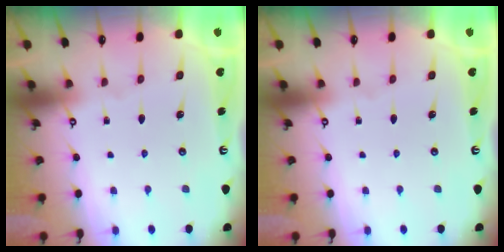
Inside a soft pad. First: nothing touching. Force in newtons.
{"total": 0.0}